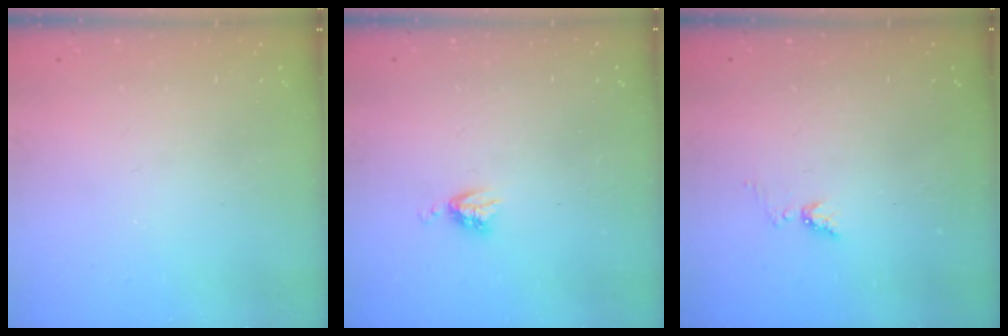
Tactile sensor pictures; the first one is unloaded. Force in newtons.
{"total": 3.9, "press": 3.9, "slide": 0.5}
{"total": 5.0, "press": 5.0, "slide": 0.5}